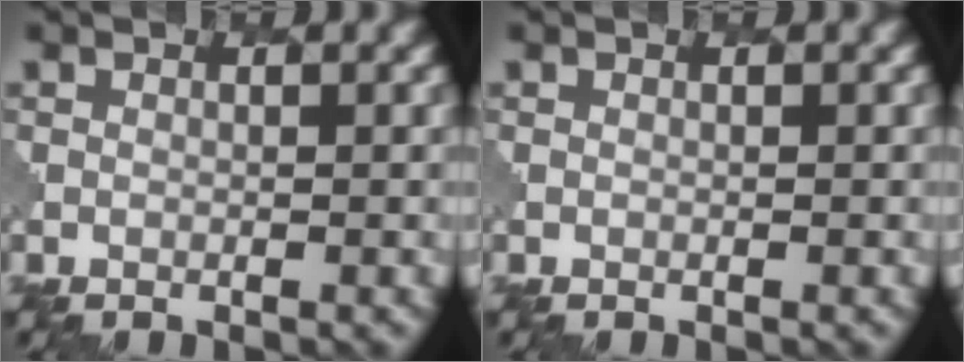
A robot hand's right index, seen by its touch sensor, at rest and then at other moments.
{"total": 0.0}